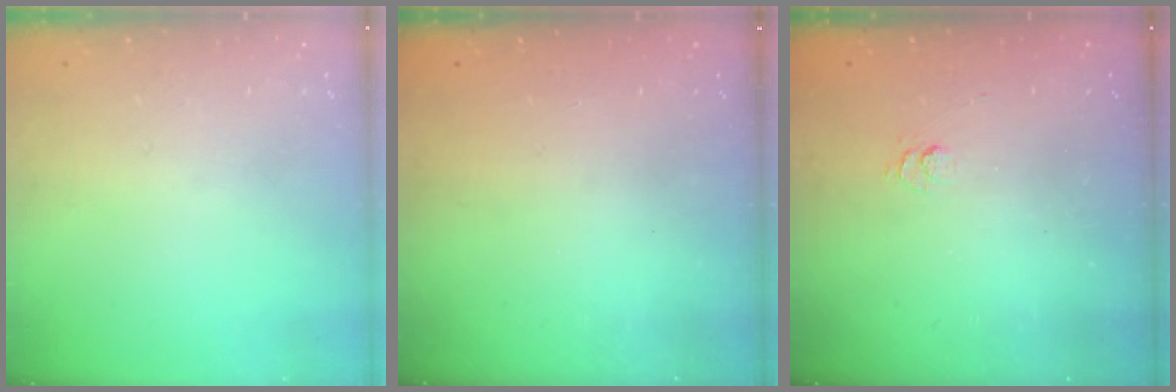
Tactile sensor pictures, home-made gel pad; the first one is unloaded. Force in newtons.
{"total": 2.3, "press": 2.2, "slide": 0.8}
{"total": 2.7, "press": 2.2, "slide": 1.5}